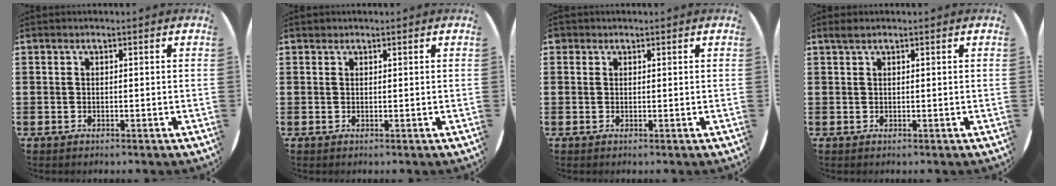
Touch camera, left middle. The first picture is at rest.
{"total": 0.5, "force": [0.5, 0.2, -0.2], "torque": [0.004, 0.004, 0.009]}
{"total": 0.6, "force": [0.5, 0.4, -0.1], "torque": [0.003, 0.003, 0.009]}
{"total": 0.7, "force": [0.7, 0.2, 0.2], "torque": [-0.005, 0.002, 0.012]}